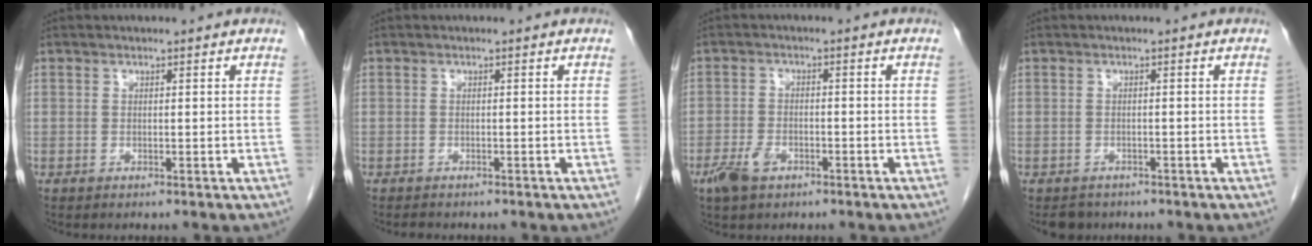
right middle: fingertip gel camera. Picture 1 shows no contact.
{"total": 1.6, "force": [-1.5, 0.4, 0.5], "torque": [-0.020, -0.007, -0.018]}
{"total": 4.2, "force": [-2.5, 2.2, 2.6], "torque": [-0.059, -0.002, -0.043]}
{"total": 2.5, "force": [-2.1, 1.4, 0.1], "torque": [-0.011, -0.002, -0.031]}